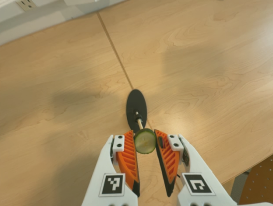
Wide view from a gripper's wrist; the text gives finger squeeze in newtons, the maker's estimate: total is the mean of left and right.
{"total": 8.4, "left": 8.4, "right": 8.4}